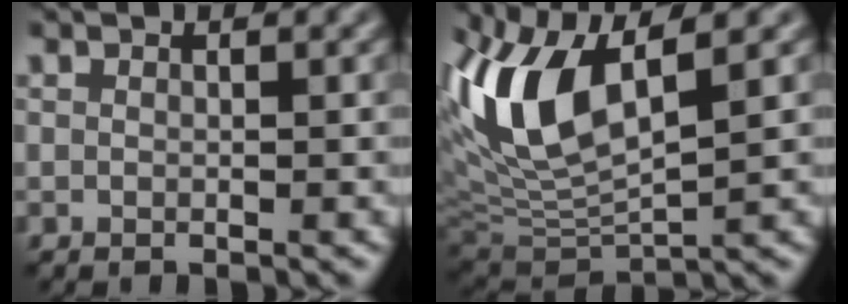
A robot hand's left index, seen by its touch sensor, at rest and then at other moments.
{"total": 9.5, "force": [2.7, 4.1, 8.1], "torque": [-0.175, 0.005, 0.055]}